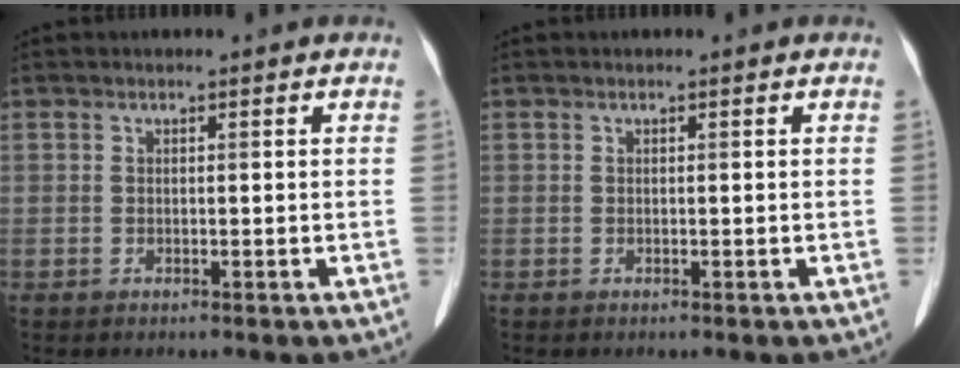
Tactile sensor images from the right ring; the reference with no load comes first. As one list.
[{"total": 0.0}]